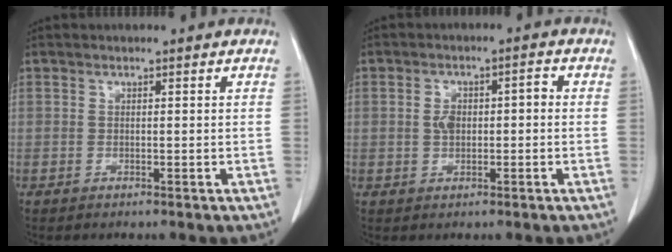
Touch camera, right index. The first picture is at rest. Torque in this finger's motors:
{"motor_torque": [0.08, -0.01, 0.08, 0.02]}